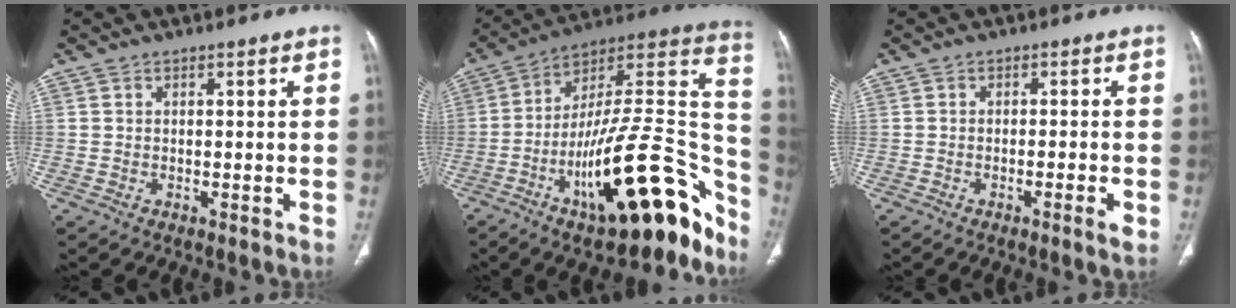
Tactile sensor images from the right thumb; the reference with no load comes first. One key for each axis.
{"total": 29.5, "fx": -14.5, "fy": 9.9, "fz": 23.7, "tx": -0.272, "ty": 0.097, "tz": -0.226}
{"total": 2.4, "fx": -1.1, "fy": 0.1, "fz": 2.1, "tx": -0.043, "ty": 0.001, "tz": -0.019}